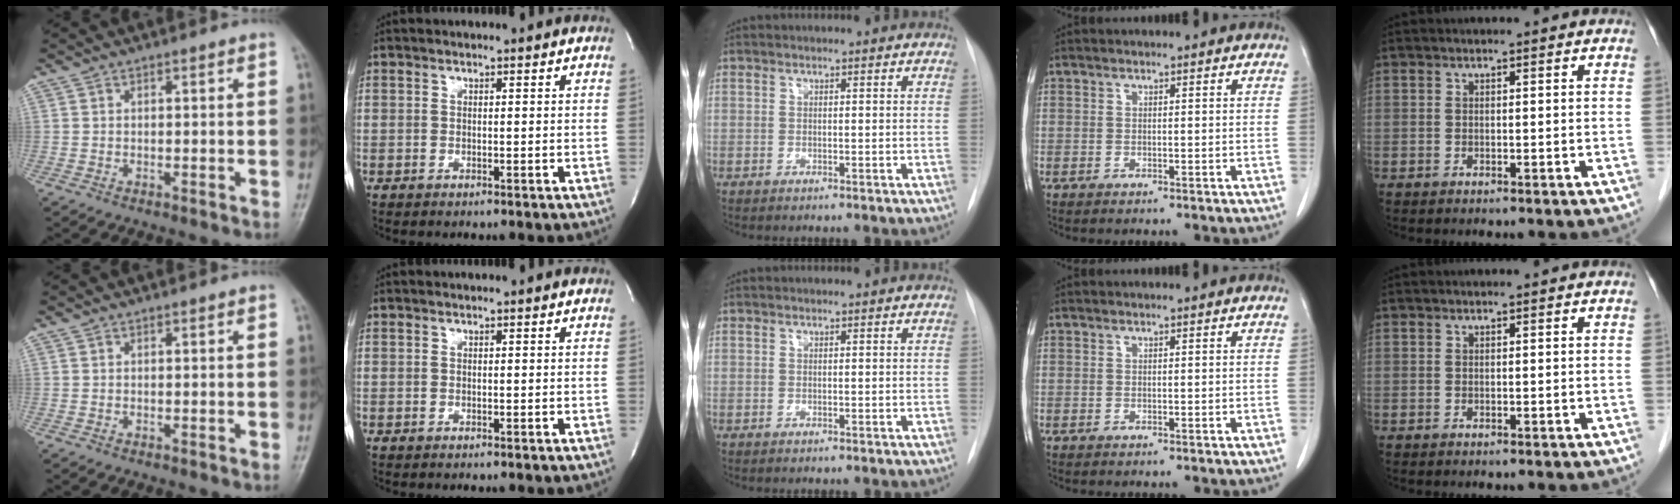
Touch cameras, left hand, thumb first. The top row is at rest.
{}